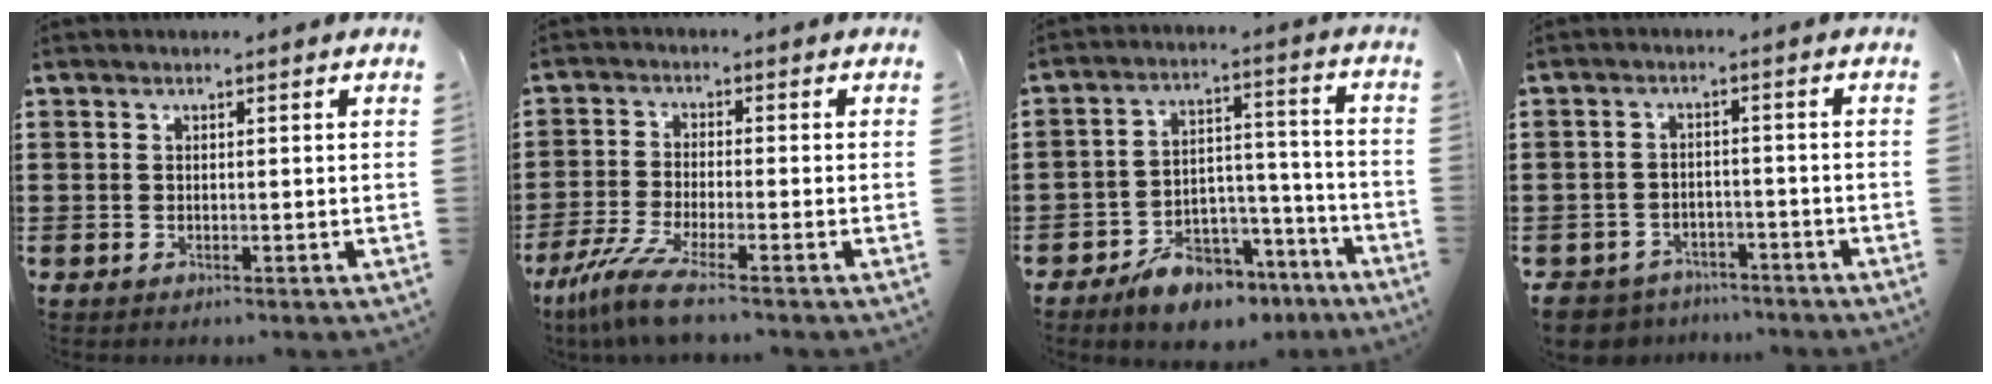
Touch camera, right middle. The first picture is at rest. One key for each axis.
{"total": 6.4, "fx": -4.8, "fy": 0.4, "fz": 4.3, "tx": -0.112, "ty": -0.024, "tz": -0.097}
{"total": 8.1, "fx": -7.0, "fy": 3.4, "fz": 2.1, "tx": -0.032, "ty": 0.040, "tz": -0.128}
{"total": 4.3, "fx": -4.2, "fy": 1.0, "fz": -0.1, "tx": -0.016, "ty": 0.002, "tz": -0.091}